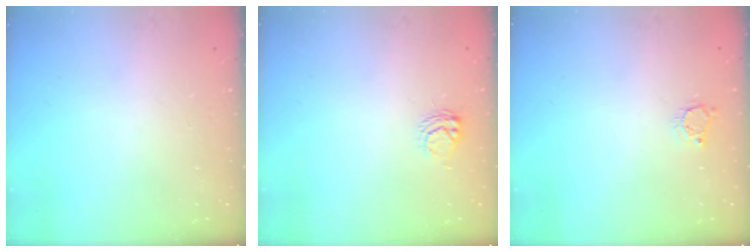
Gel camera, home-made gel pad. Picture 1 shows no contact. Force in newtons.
{"total": 5.0, "press": 5.0, "slide": 0.6}
{"total": 3.5, "press": 3.5, "slide": 0.4}